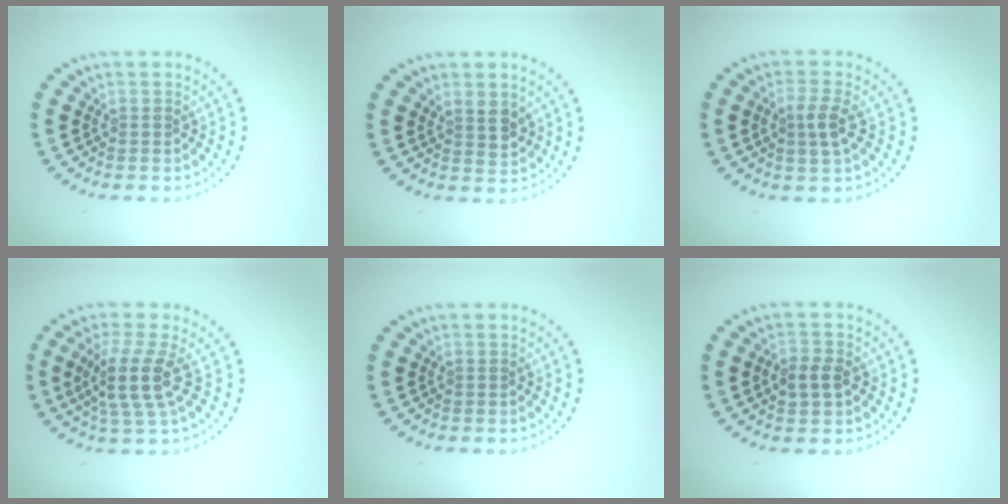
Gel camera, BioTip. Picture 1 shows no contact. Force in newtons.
{"total": 1.9, "press": 1.7, "slide": 0.9}
{"total": 2.2, "press": 2.1, "slide": 0.7}
{"total": 4.0, "press": 3.1, "slide": 2.5}
{"total": 0.0}
{"total": 2.5, "press": 2.4, "slide": 0.4}